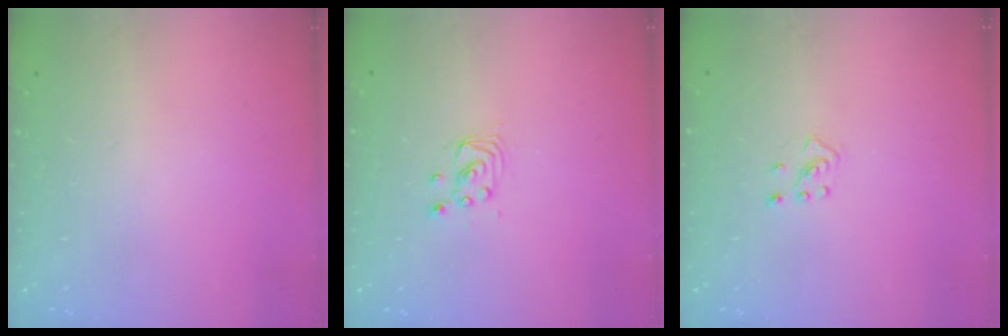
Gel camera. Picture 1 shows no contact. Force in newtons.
{"total": 2.9, "press": 2.9, "slide": 0.2}
{"total": 2.5, "press": 2.4, "slide": 0.7}